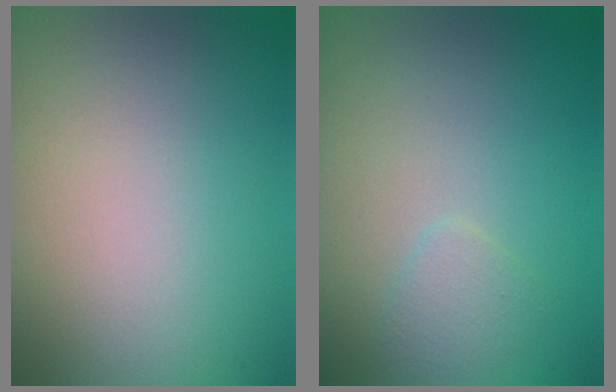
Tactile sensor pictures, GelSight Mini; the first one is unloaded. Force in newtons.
{"total": 1.2, "press": 1.2, "slide": 0.1}